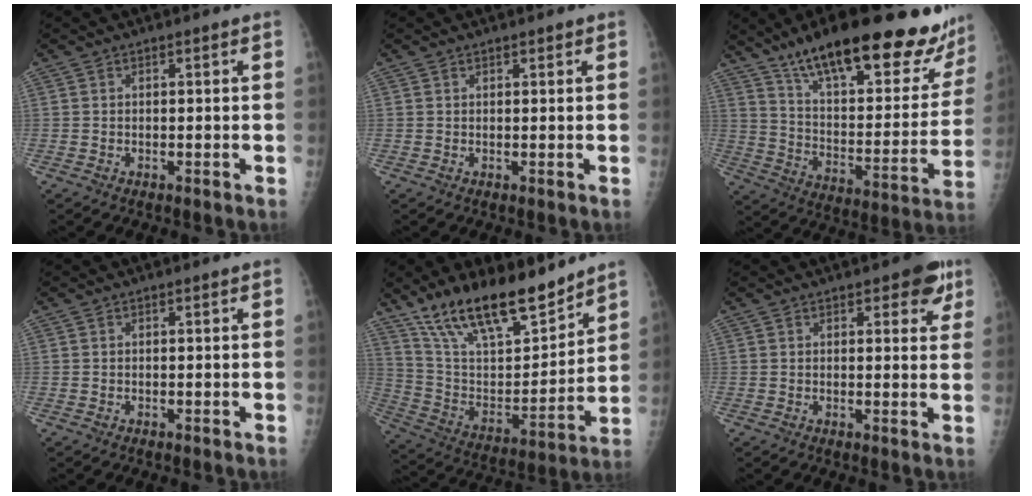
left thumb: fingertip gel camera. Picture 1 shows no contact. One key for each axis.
{"total": 0.8, "fx": 0.6, "fy": 0.4, "fz": 0.2, "tx": 0.001, "ty": -0.004, "tz": 0.007}
{"total": 31.7, "fx": 22.9, "fy": 8.8, "fz": 20.1, "tx": -0.263, "ty": -0.077, "tz": 0.336}
{"total": 0.0}
{"total": 21.1, "fx": 16.2, "fy": 6.7, "fz": 11.6, "tx": -0.171, "ty": -0.079, "tz": 0.294}
{"total": 5.4, "fx": 3.0, "fy": 2.6, "fz": 3.7, "tx": -0.014, "ty": -0.009, "tz": 0.030}